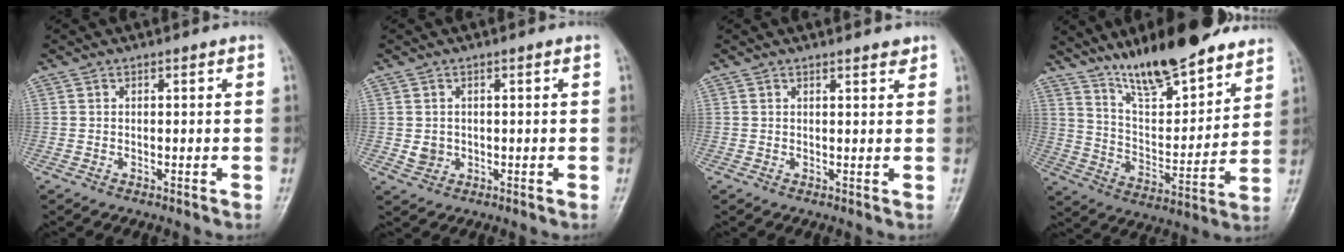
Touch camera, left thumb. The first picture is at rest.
{"total": 2.3, "force": [0.0, 2.1, 1.0], "torque": [-0.007, 0.001, 0.005]}
{"total": 1.6, "force": [1.3, 0.4, 0.8], "torque": [-0.007, -0.009, 0.018]}
{"total": 20.2, "force": [15.5, 5.9, 11.6], "torque": [-0.139, -0.084, 0.259]}